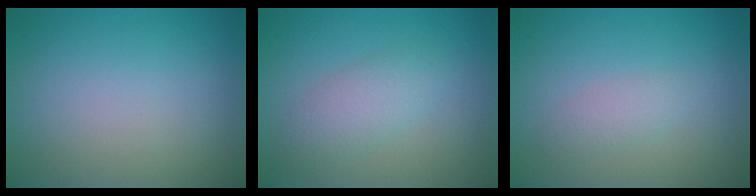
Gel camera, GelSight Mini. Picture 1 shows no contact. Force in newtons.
{"total": 2.7, "press": 2.7, "slide": 0.0}
{"total": 1.3, "press": 1.3, "slide": 0.1}